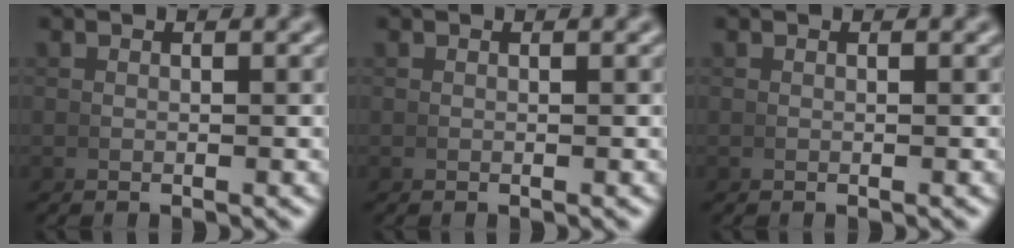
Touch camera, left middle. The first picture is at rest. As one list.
[{"total": 0.0}, {"total": 0.0}]